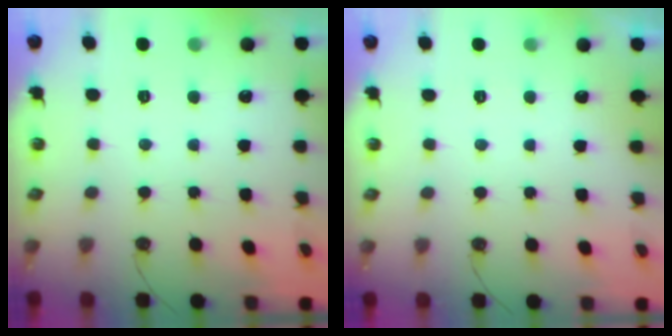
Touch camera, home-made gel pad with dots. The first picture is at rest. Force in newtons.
{"total": 0.0}